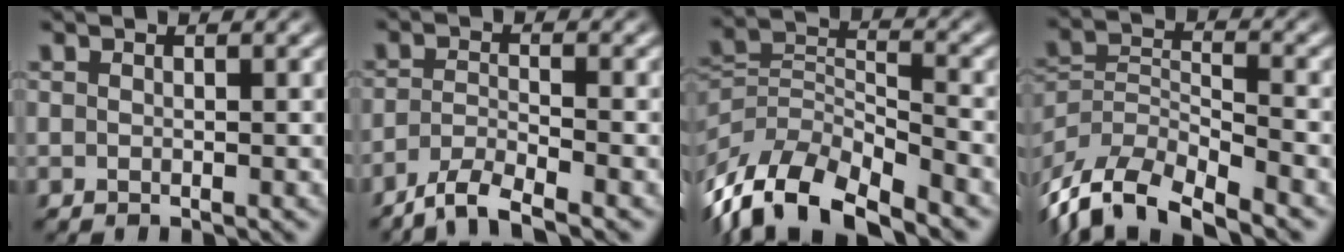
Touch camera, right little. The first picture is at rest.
{"total": 4.0, "force": [-3.4, 0.7, 1.9], "torque": [-0.033, -0.013, -0.051]}
{"total": 11.2, "force": [-6.0, 7.1, 6.3], "torque": [-0.142, -0.057, -0.075]}
{"total": 10.8, "force": [-6.6, 6.3, 5.8], "torque": [-0.128, -0.057, -0.088]}